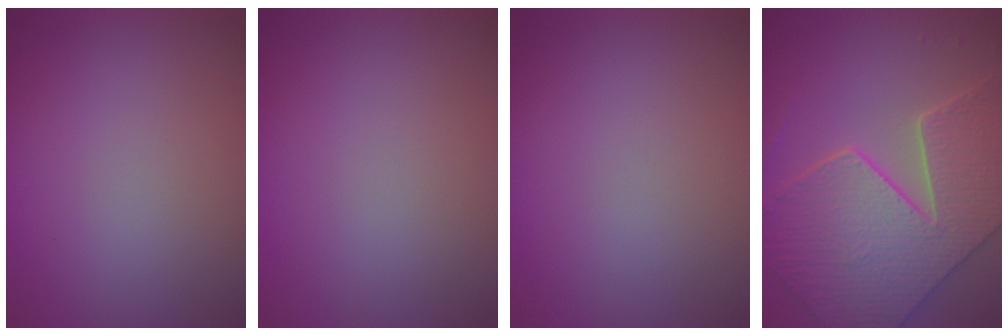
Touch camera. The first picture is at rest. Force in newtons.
{"total": 0.0}
{"total": 0.0}
{"total": 9.0, "press": 7.2, "slide": 5.3}